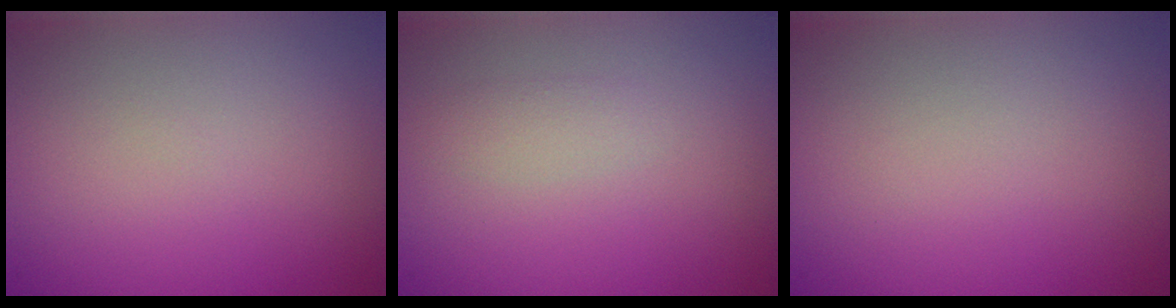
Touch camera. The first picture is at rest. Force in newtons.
{"total": 1.1, "press": 1.1, "slide": 0.1}
{"total": 0.0}